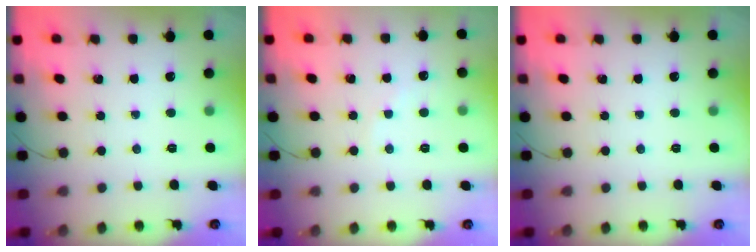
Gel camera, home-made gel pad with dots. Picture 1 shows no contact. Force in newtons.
{"total": 3.1, "press": 2.9, "slide": 1.0}
{"total": 0.0}